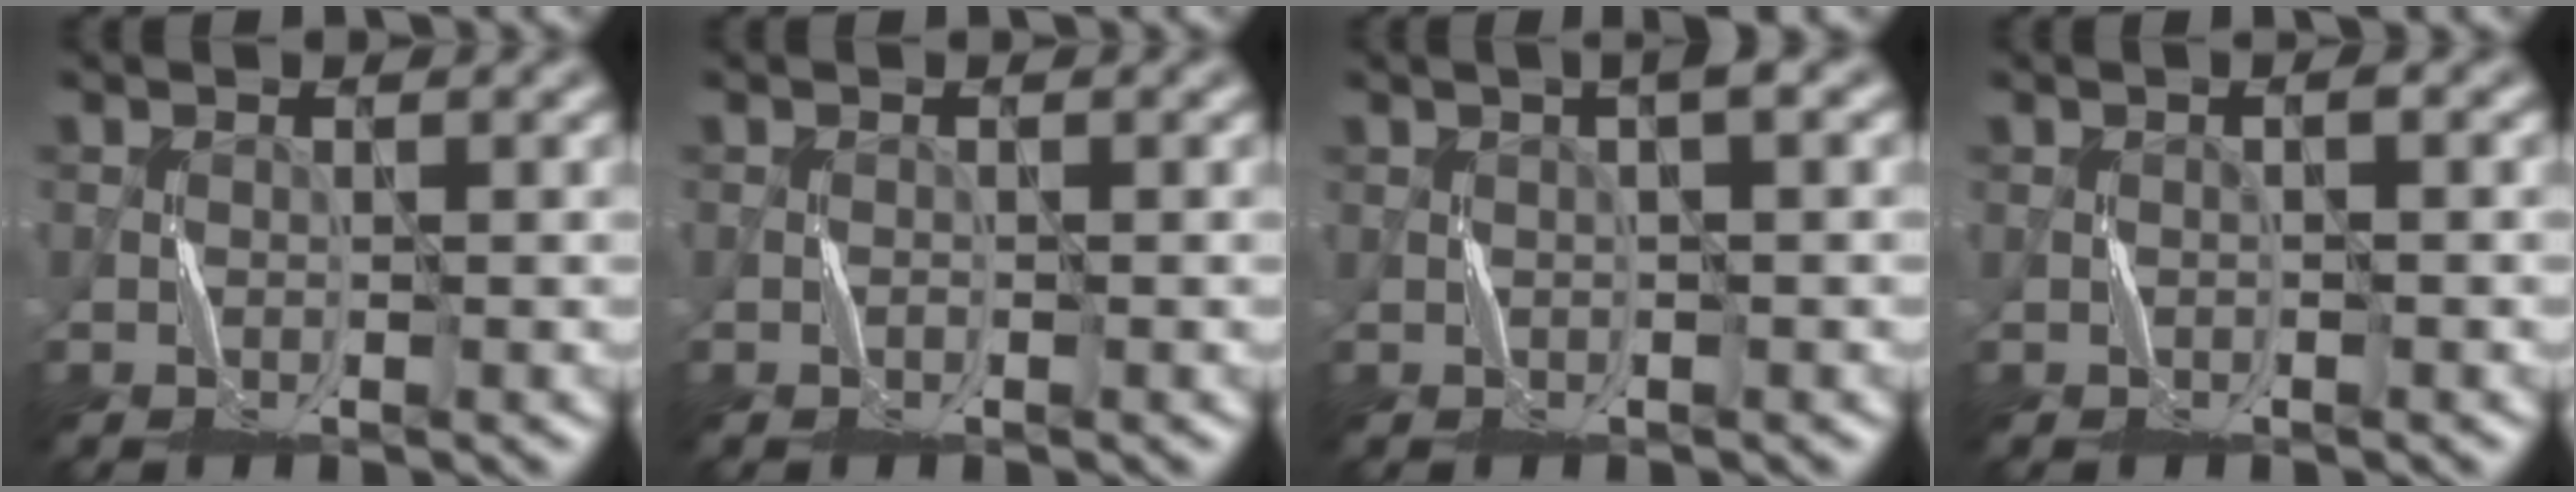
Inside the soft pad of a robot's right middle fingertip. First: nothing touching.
{"total": 0.0}
{"total": 2.4, "force": [0.9, 0.2, 2.2], "torque": [-0.037, 0.009, 0.013]}
{"total": 0.9, "force": [0.1, 0.1, 0.8], "torque": [-0.014, 0.005, 0.000]}